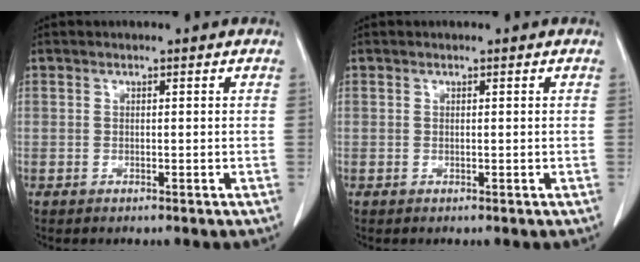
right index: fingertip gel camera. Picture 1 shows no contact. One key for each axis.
{"total": 0.0}